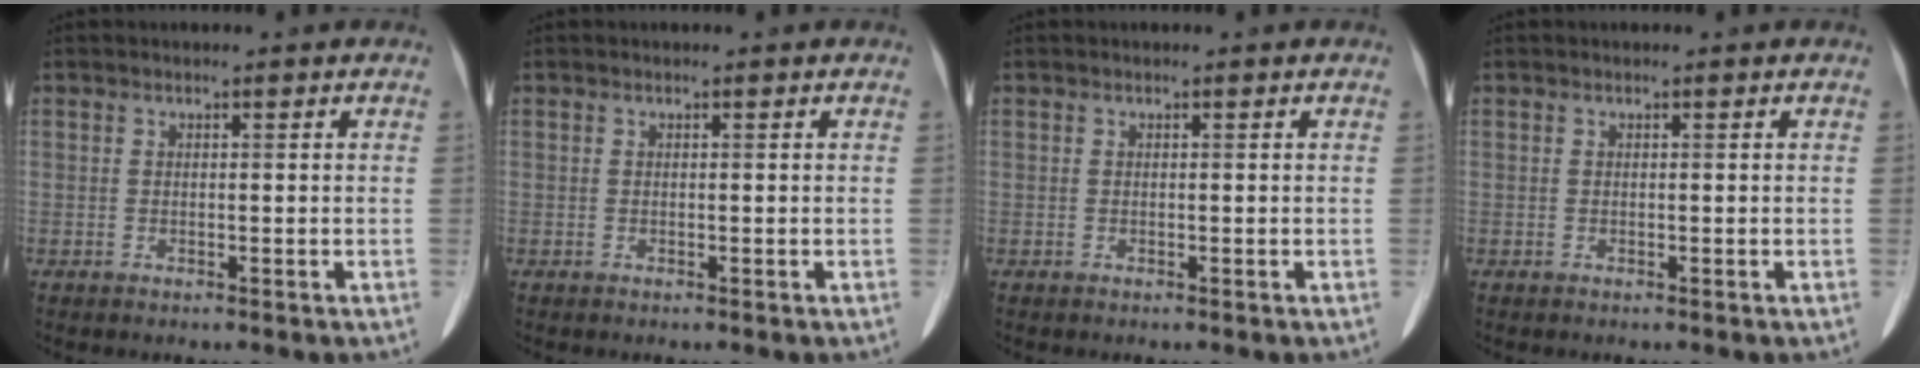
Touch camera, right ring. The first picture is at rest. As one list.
[{"total": 0.0}, {"total": 0.0}, {"total": 0.0}]